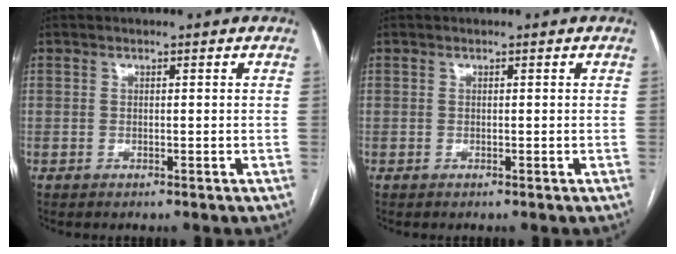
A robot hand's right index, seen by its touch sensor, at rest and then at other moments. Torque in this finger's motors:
{"motor_torque": [0.00, 0.00, -0.01, 0.00]}